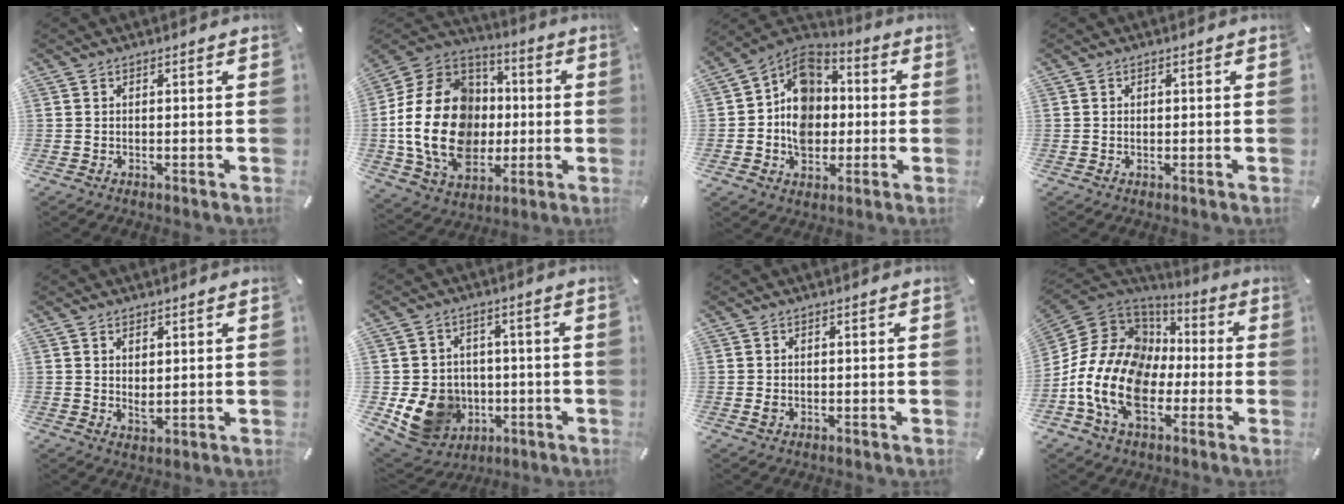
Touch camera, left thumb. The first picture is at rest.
{"total": 24.1, "force": [-2.1, 18.5, 15.3], "torque": [-0.313, 0.016, -0.026]}
{"total": 12.6, "force": [-1.0, 10.7, 6.6], "torque": [-0.131, 0.004, -0.020]}
{"total": 0.7, "force": [0.0, 0.5, 0.5], "torque": [-0.010, 0.003, -0.001]}
{"total": 2.5, "force": [1.1, 1.5, 1.7], "torque": [-0.027, -0.004, 0.019]}
{"total": 12.8, "force": [-2.4, 11.4, 5.3], "torque": [-0.118, 0.012, -0.033]}
{"total": 1.2, "force": [-0.1, 0.9, 0.8], "torque": [-0.015, 0.002, -0.002]}
{"total": 17.9, "force": [-4.8, 13.9, 10.3], "torque": [-0.240, 0.014, -0.085]}